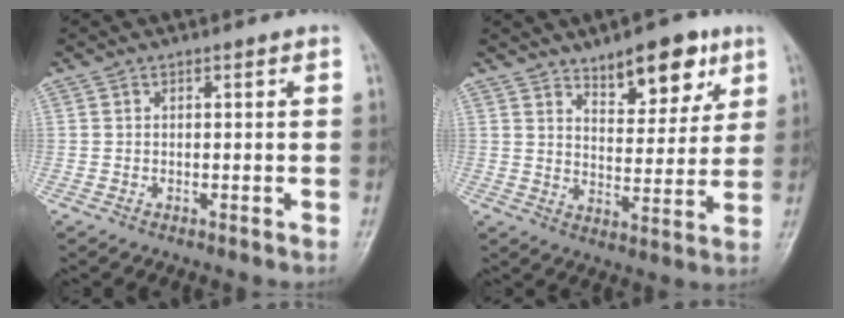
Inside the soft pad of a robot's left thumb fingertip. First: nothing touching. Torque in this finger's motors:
{"motor_torque": [0.28, 0.26, 0.06, -0.19, 0.12]}